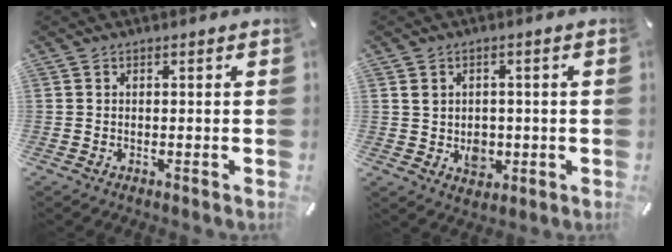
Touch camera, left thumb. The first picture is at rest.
{"total": 5.3, "force": [-0.3, 4.8, 2.0], "torque": [-0.017, 0.002, -0.006]}